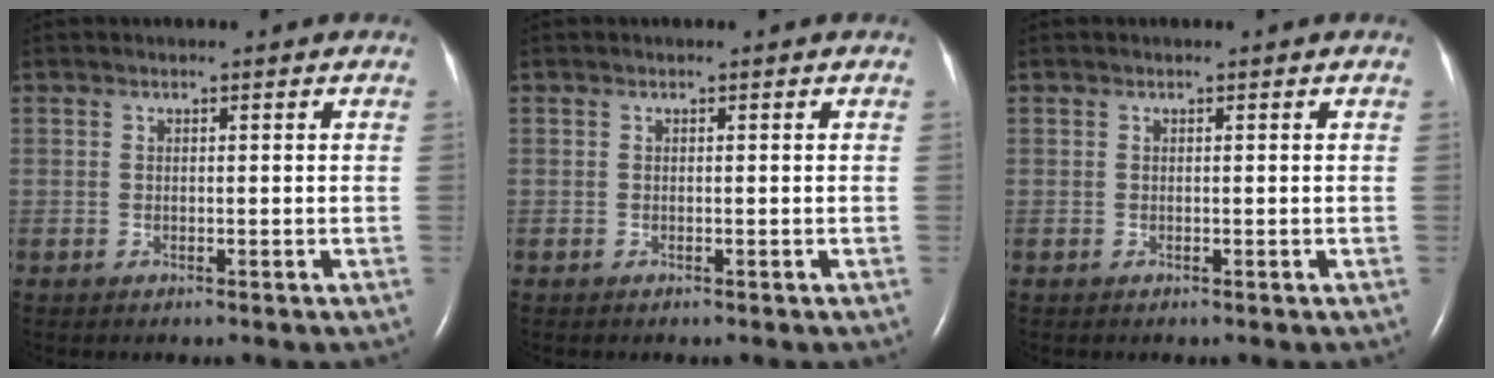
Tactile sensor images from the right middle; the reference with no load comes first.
{"total": 0.0}
{"total": 0.0}